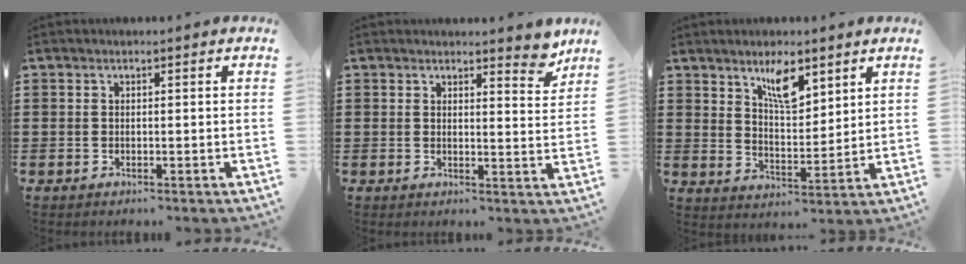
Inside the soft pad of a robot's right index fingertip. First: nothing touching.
{"total": 4.2, "force": [3.8, 1.0, 1.5], "torque": [-0.014, -0.014, 0.065]}
{"total": 6.9, "force": [4.5, 2.5, 4.6], "torque": [-0.077, -0.010, 0.074]}